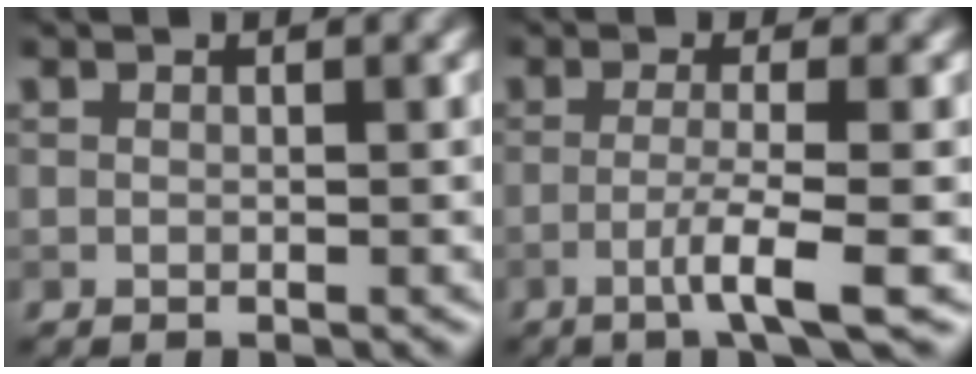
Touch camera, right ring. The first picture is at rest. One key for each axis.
{"total": 3.8, "fx": -1.6, "fy": 0.3, "fz": 3.4, "tx": -0.058, "ty": 0.000, "tz": -0.042}